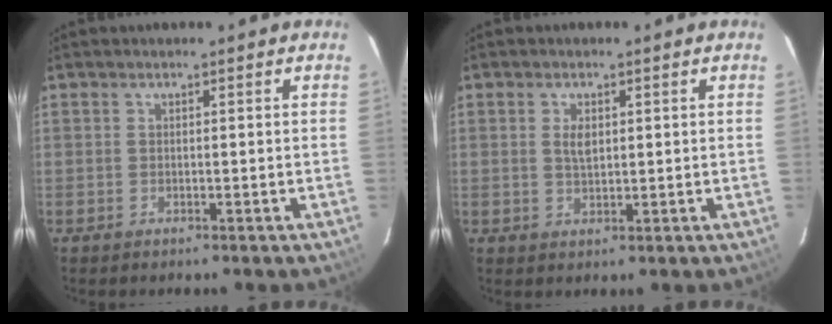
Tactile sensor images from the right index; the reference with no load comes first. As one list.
[{"total": 2.8, "force": [0.8, 1.5, 2.2], "torque": [-0.040, 0.002, 0.015]}]